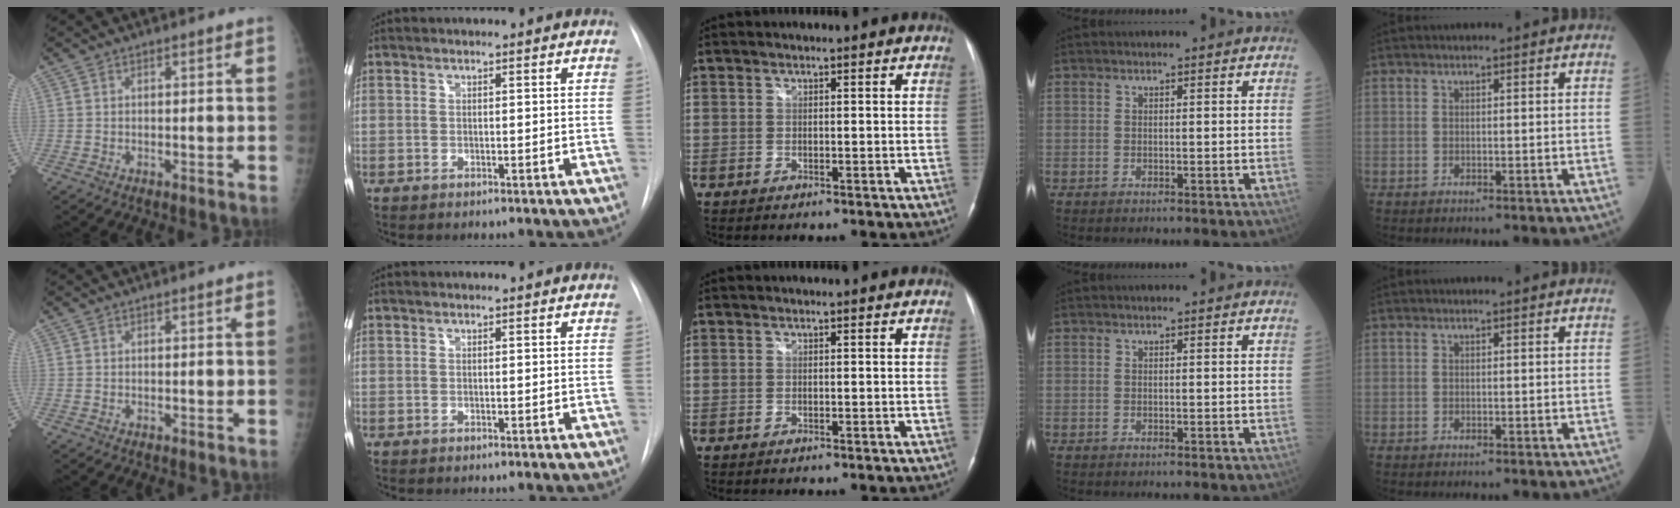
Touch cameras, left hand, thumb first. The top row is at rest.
{}